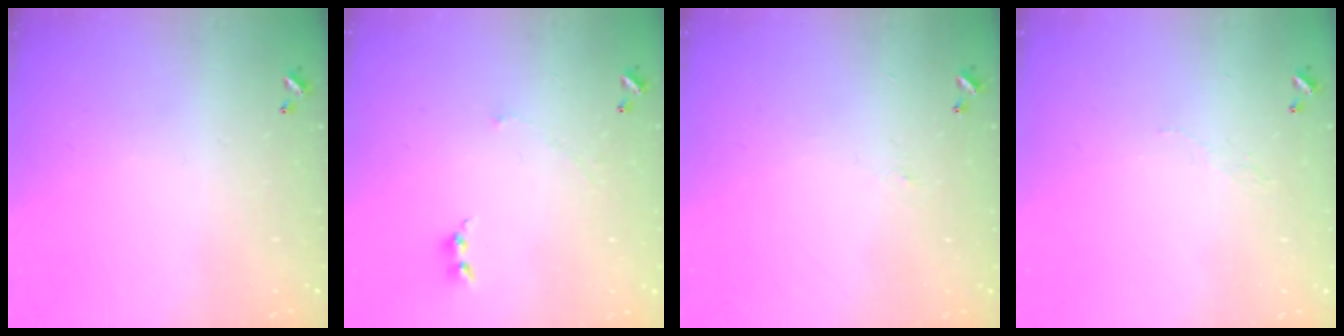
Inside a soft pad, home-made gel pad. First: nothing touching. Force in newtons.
{"total": 2.0, "press": 1.9, "slide": 0.7}
{"total": 1.8, "press": 1.7, "slide": 0.6}
{"total": 2.9, "press": 2.9, "slide": 0.5}